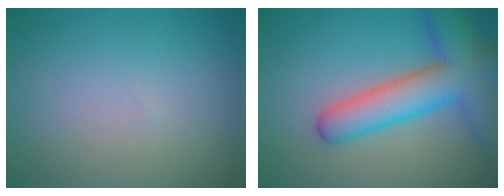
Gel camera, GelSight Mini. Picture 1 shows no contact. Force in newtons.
{"total": 8.4, "press": 8.4, "slide": 0.4}